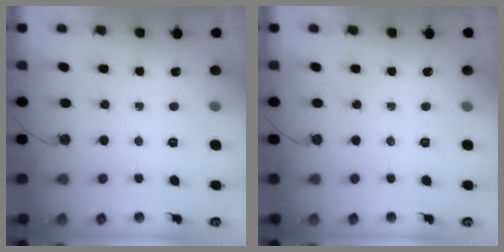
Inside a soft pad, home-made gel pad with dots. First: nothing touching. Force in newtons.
{"total": 0.0}